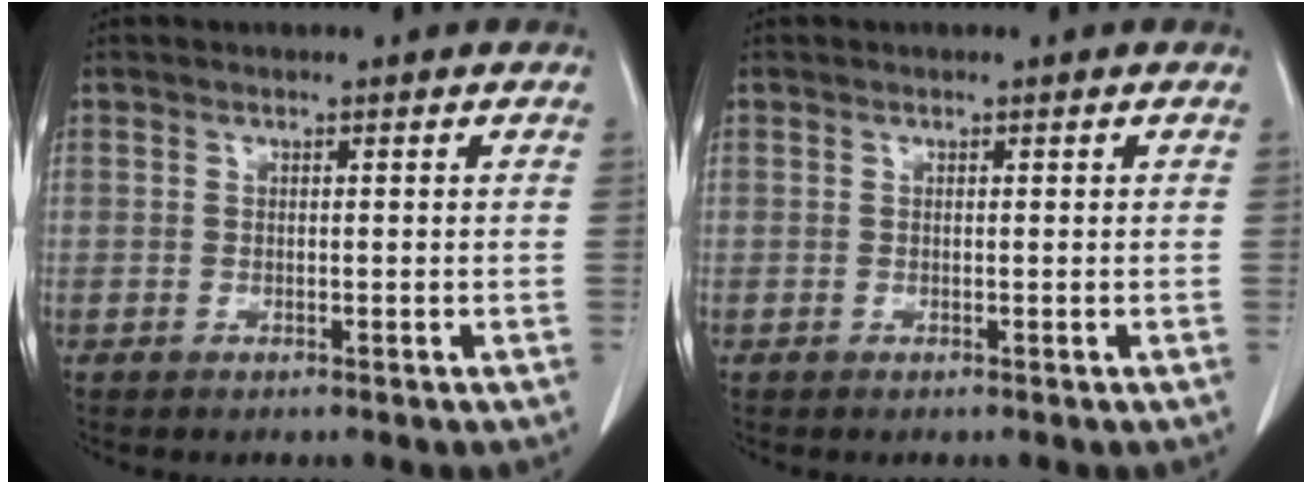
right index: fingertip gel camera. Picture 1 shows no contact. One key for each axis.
{"total": 0.0}